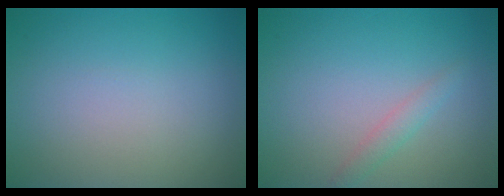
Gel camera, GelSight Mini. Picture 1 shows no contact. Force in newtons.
{"total": 1.3, "press": 1.3, "slide": 0.1}